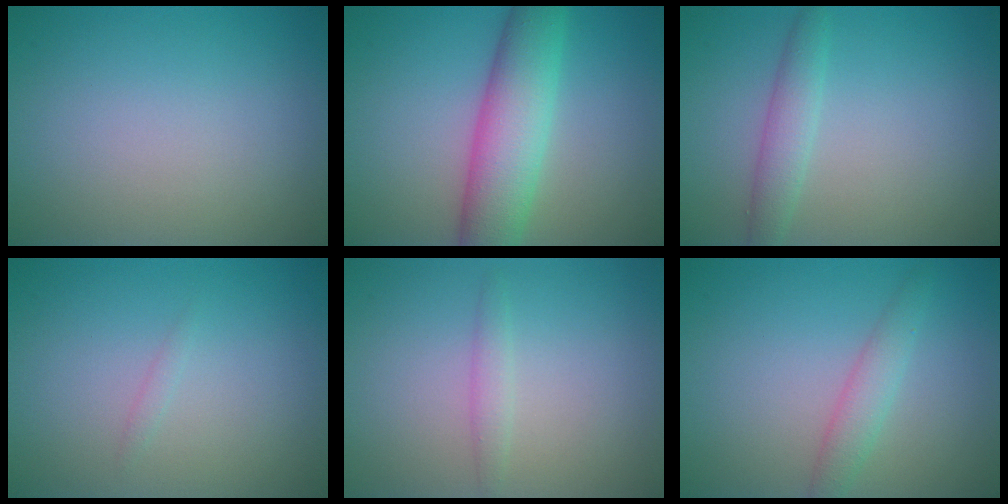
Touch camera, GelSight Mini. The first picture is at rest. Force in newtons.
{"total": 6.8, "press": 6.8, "slide": 0.2}
{"total": 2.3, "press": 2.3, "slide": 0.0}
{"total": 0.5, "press": 0.5, "slide": 0.0}
{"total": 1.2, "press": 1.2, "slide": 0.1}
{"total": 2.1, "press": 2.1, "slide": 0.1}